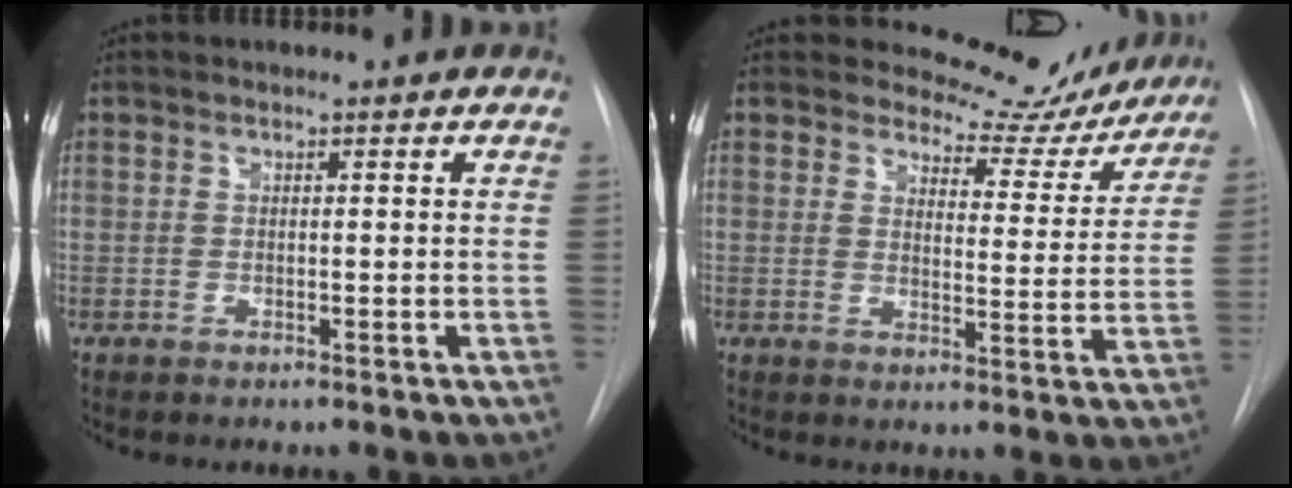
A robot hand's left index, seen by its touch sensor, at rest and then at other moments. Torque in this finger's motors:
{"motor_torque": [0.81, -0.93, 0.05, -0.01]}